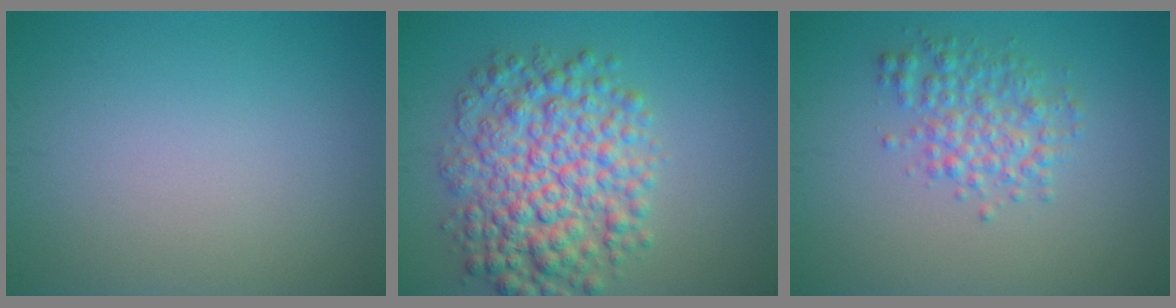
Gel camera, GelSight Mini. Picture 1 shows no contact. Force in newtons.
{"total": 8.0, "press": 8.0, "slide": 0.1}
{"total": 3.3, "press": 3.3, "slide": 0.1}